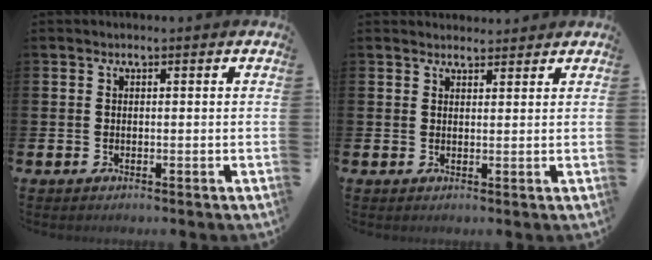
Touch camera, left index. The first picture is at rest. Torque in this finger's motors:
{"motor_torque": [0.94, -1.03, 0.13, 0.01]}